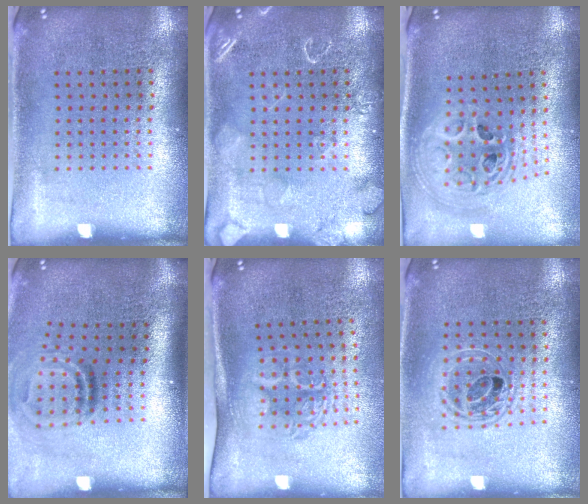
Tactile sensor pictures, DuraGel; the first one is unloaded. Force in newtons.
{"total": 2.4, "press": 2.4, "slide": 0.4}
{"total": 2.4, "press": 1.8, "slide": 1.5}
{"total": 1.9, "press": 1.1, "slide": 1.5}
{"total": 1.7, "press": 1.3, "slide": 1.1}
{"total": 1.6, "press": 1.3, "slide": 0.8}